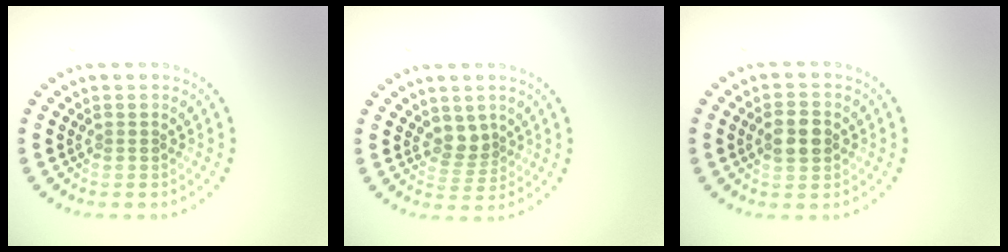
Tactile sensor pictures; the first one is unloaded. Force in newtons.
{"total": 2.1, "press": 1.6, "slide": 1.3}
{"total": 3.4, "press": 3.4, "slide": 0.1}